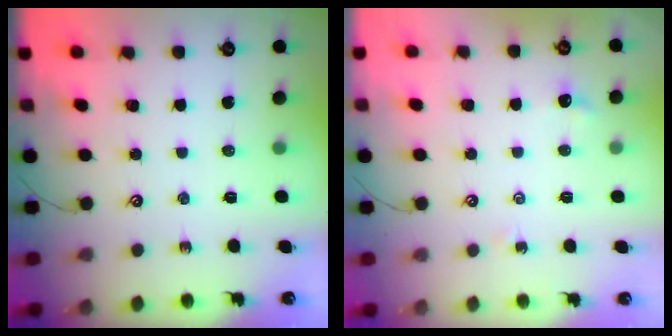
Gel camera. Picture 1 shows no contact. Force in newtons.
{"total": 2.4, "press": 2.3, "slide": 0.6}